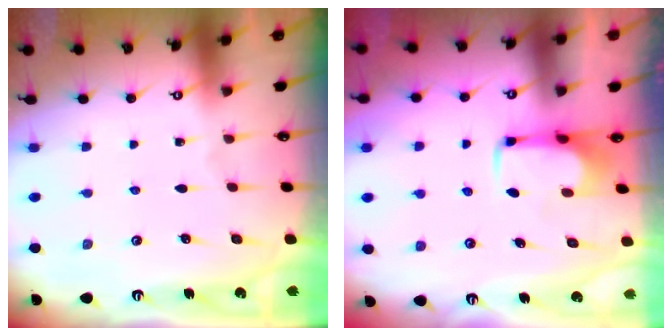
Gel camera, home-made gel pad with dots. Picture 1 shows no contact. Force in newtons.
{"total": 2.1, "press": 2.0, "slide": 0.4}